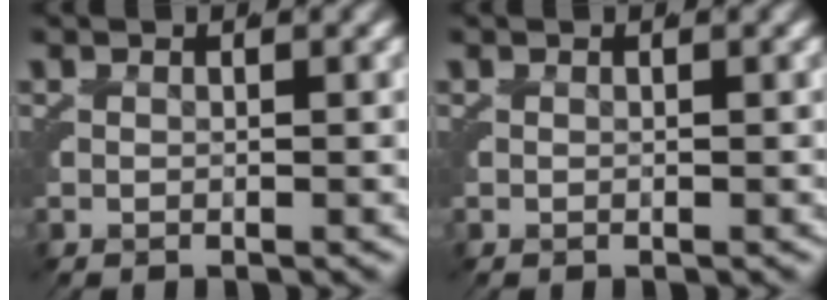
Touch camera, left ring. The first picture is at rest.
{"total": 0.0}